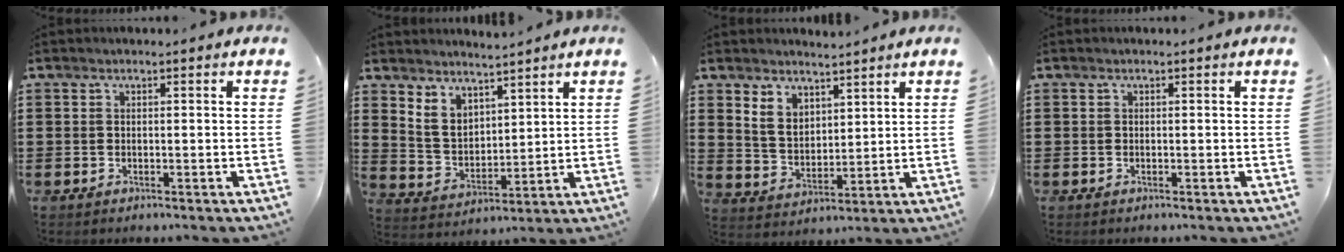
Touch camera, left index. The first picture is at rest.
{"total": 5.3, "force": [4.7, 2.4, 0.7], "torque": [-0.038, -0.020, 0.089]}
{"total": 5.3, "force": [4.3, 2.9, 1.2], "torque": [-0.044, -0.006, 0.081]}
{"total": 0.0}